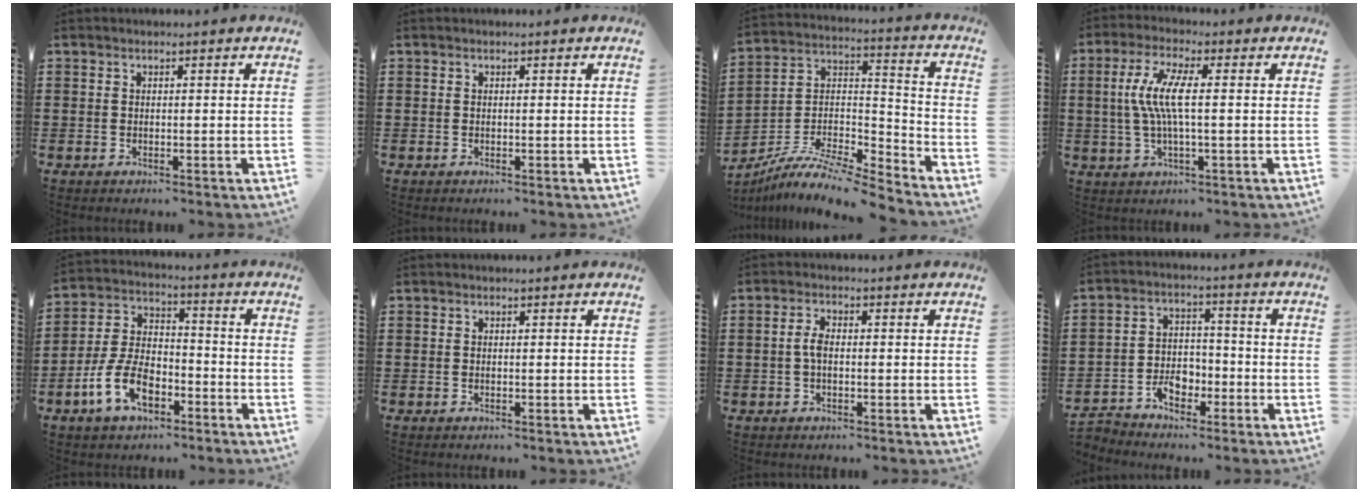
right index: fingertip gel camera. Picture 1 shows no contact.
{"total": 0.0}
{"total": 9.1, "force": [-8.1, 1.8, 3.8], "torque": [-0.079, 0.008, -0.165]}
{"total": 7.1, "force": [0.0, 1.3, 7.0], "torque": [-0.157, -0.011, -0.013]}
{"total": 9.3, "force": [-4.4, 4.9, 6.5], "torque": [-0.155, 0.004, -0.087]}
{"total": 0.0}
{"total": 2.7, "force": [-0.3, 1.2, 2.4], "torque": [-0.055, 0.000, -0.008]}
{"total": 4.6, "force": [-3.1, 2.9, 1.6], "torque": [-0.033, 0.014, -0.062]}